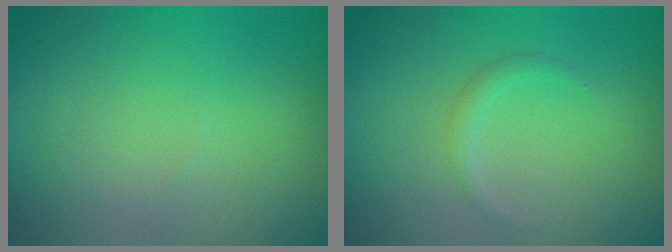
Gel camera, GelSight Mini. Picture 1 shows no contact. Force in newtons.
{"total": 0.9, "press": 0.9, "slide": 0.0}